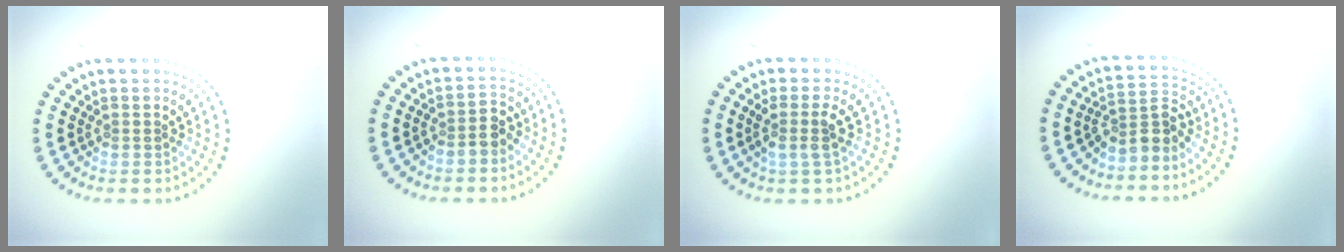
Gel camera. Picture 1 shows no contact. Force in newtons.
{"total": 2.2, "press": 1.8, "slide": 1.2}
{"total": 2.1, "press": 1.7, "slide": 1.3}
{"total": 2.8, "press": 2.0, "slide": 1.9}